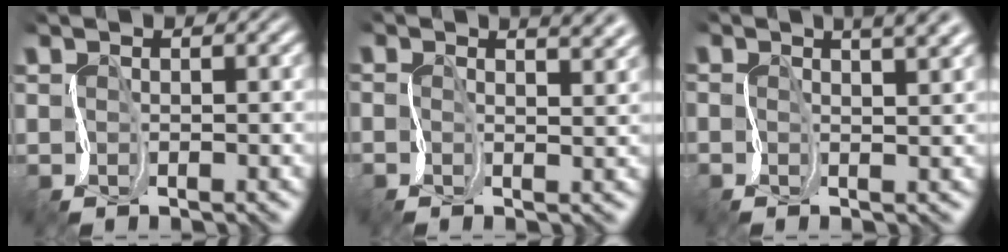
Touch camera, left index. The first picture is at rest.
{"total": 4.7, "force": [2.5, 2.0, 3.5], "torque": [-0.030, 0.029, 0.004]}
{"total": 4.6, "force": [2.3, 1.5, 3.8], "torque": [-0.032, 0.023, 0.014]}